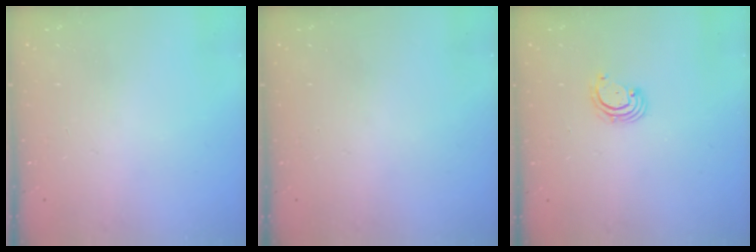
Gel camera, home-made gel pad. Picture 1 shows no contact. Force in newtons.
{"total": 0.0}
{"total": 2.6, "press": 2.6, "slide": 0.3}